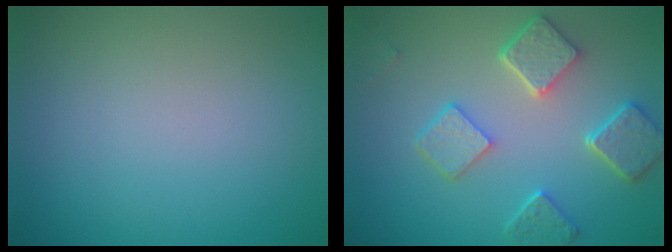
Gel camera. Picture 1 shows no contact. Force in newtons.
{"total": 5.7, "press": 4.5, "slide": 3.5}